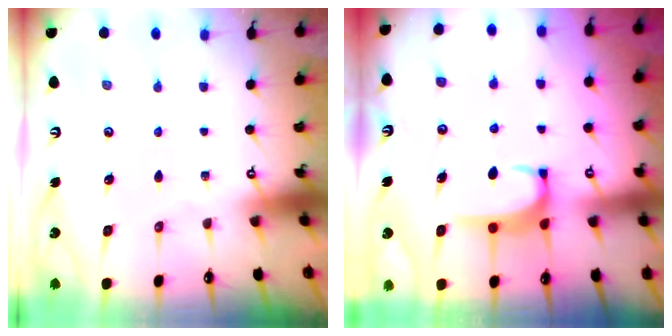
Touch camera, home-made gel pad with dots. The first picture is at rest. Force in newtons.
{"total": 2.9, "press": 2.8, "slide": 0.5}